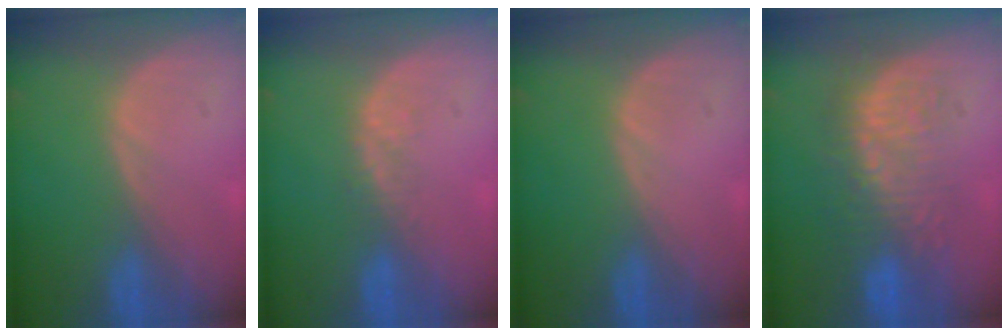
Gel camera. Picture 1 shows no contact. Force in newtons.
{"total": 2.2, "press": 1.6, "slide": 1.5}
{"total": 0.0}
{"total": 8.9, "press": 8.7, "slide": 1.9}